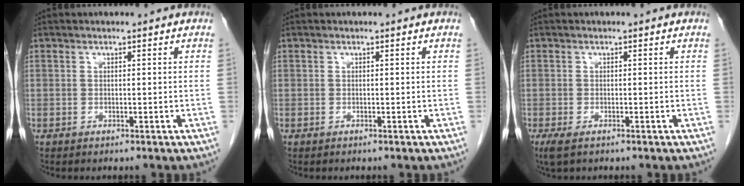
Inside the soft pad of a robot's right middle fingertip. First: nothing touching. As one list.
[{"total": 0.0}, {"total": 2.1, "force": [-1.3, 0.7, 1.5], "torque": [-0.035, -0.007, -0.021]}]